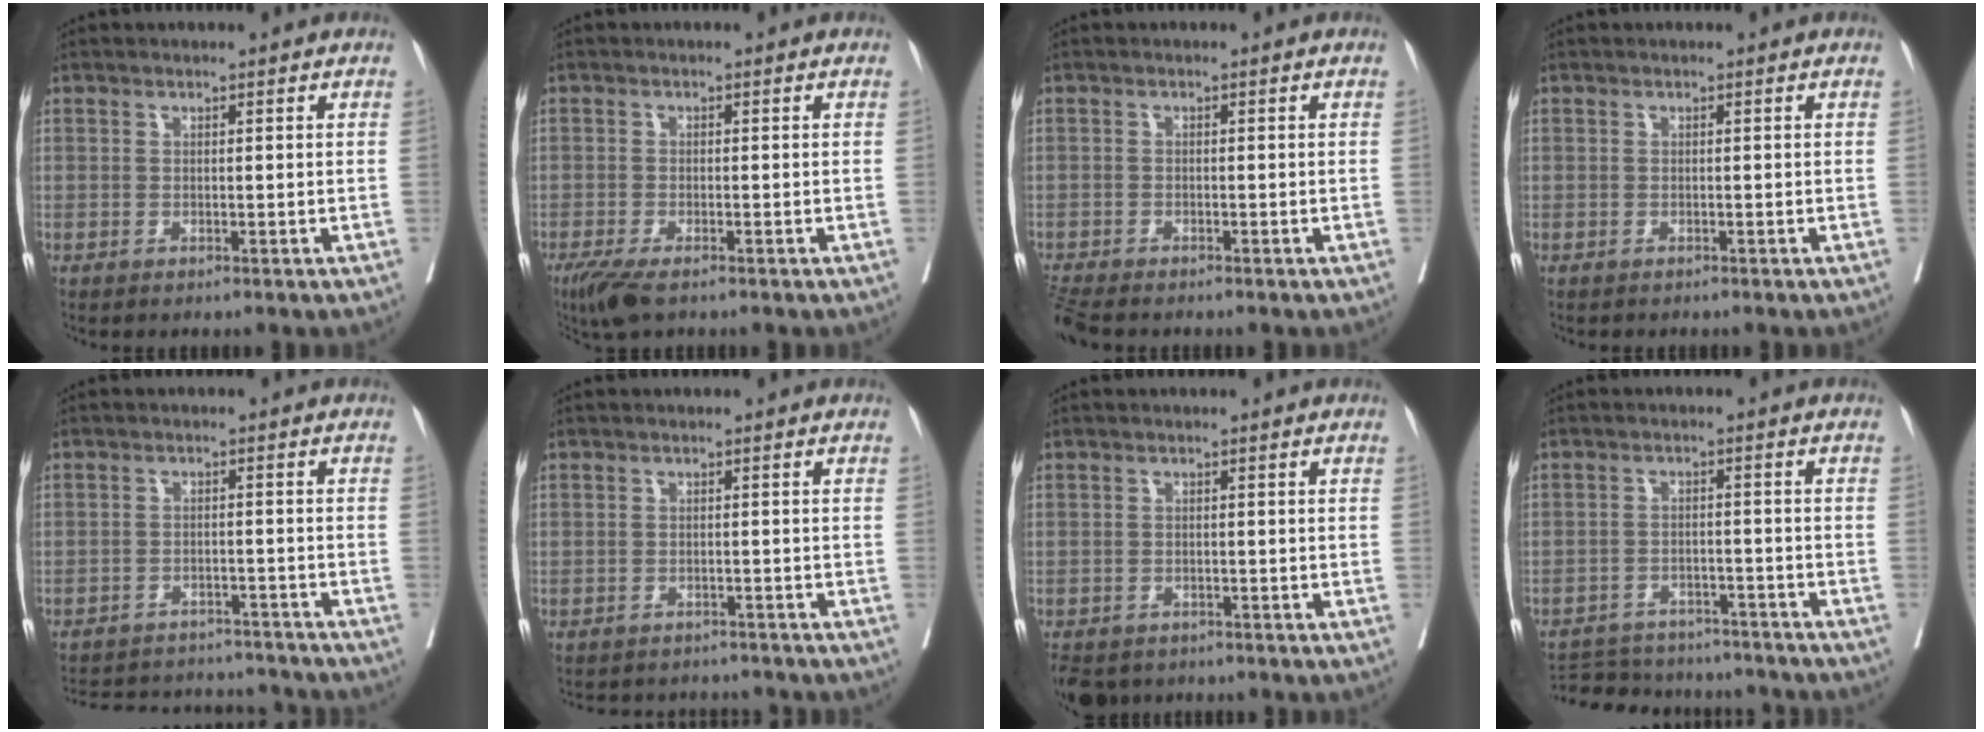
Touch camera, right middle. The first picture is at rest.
{"total": 4.6, "force": [-3.3, 1.1, 3.1], "torque": [-0.056, -0.011, -0.055]}
{"total": 4.3, "force": [-4.0, 0.6, 1.5], "torque": [-0.032, -0.017, -0.074]}
{"total": 0.6, "force": [-0.6, 0.3, 0.0], "torque": [-0.006, 0.002, -0.012]}
{"total": 14.5, "force": [-13.6, 4.1, 2.8], "torque": [-0.052, 0.016, -0.175]}
{"total": 6.0, "force": [-5.6, 2.1, 0.1], "torque": [0.003, 0.006, -0.068]}
{"total": 7.7, "force": [-5.9, 4.5, 2.3], "torque": [-0.050, -0.013, -0.081]}
{"total": 15.4, "force": [-14.1, 4.7, 4.0], "torque": [-0.085, 0.006, -0.188]}